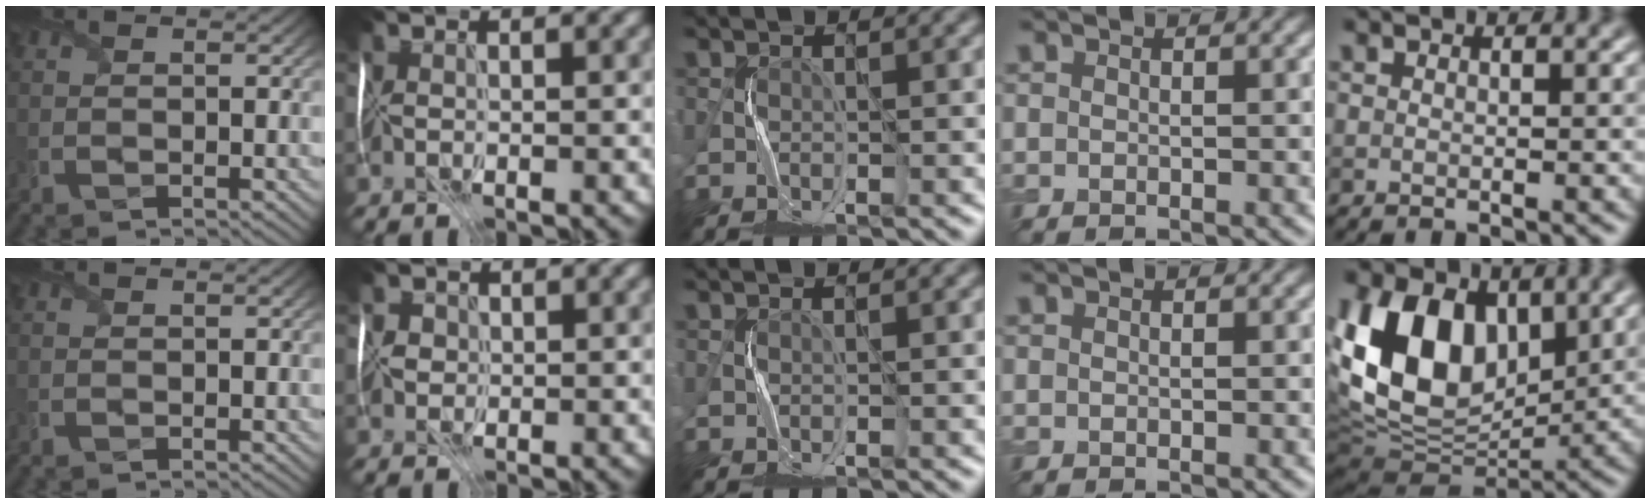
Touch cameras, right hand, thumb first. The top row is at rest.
{"index": {"total": 0.8, "force": [0.1, 0.7, -0.4], "torque": [0.015, 0.006, 0.004]}, "little": {"total": 13.1, "force": [3.0, 8.6, 9.4], "torque": [-0.197, 0.006, 0.046]}}